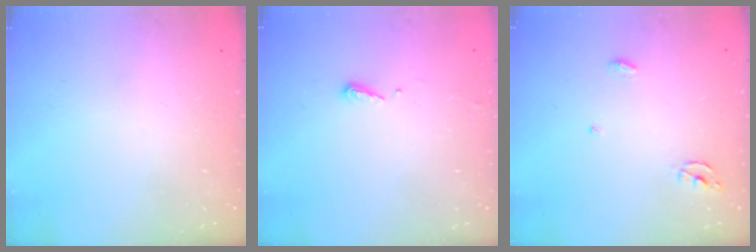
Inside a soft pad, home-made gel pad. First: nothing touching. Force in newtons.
{"total": 5.3, "press": 5.3, "slide": 0.5}
{"total": 3.1, "press": 3.1, "slide": 0.2}